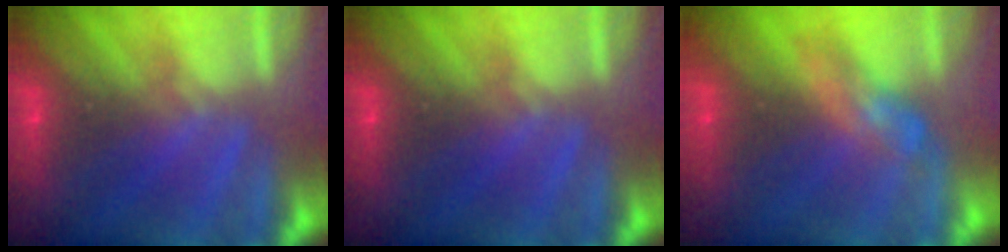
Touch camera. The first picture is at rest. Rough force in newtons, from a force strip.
{"total": 0.0}
{"total": 2.7}